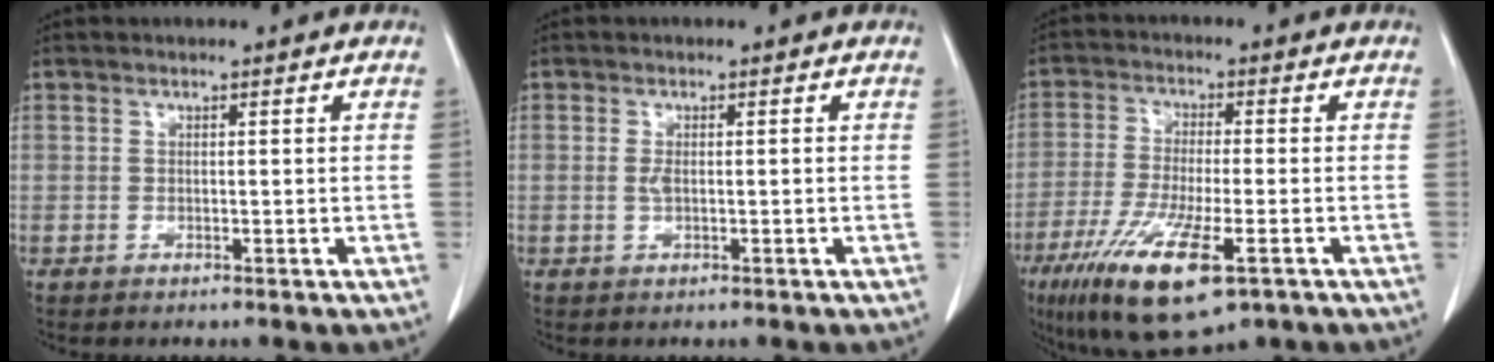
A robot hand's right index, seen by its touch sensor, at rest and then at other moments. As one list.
[{"total": 1.3, "force": [0.0, 0.5, 1.2], "torque": [-0.024, 0.001, 0.002]}, {"total": 13.9, "force": [-7.2, 2.9, 11.5], "torque": [-0.224, -0.037, -0.121]}]